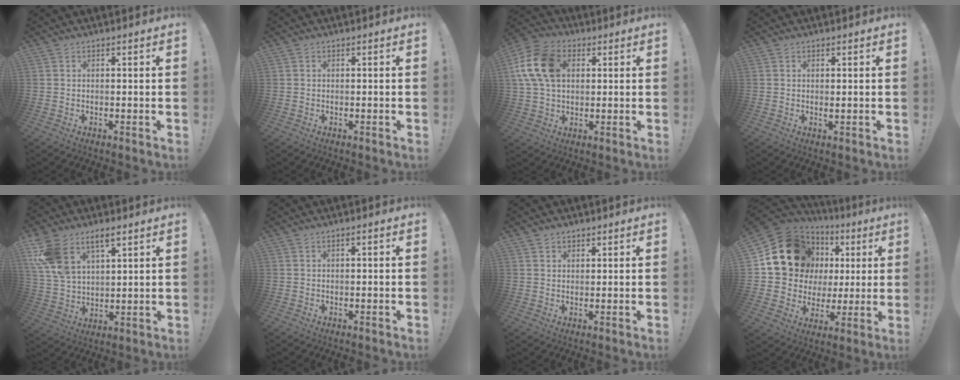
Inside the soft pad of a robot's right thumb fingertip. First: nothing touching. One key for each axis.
{"total": 0.0}
{"total": 14.9, "fx": 3.5, "fy": 10.4, "fz": 10.0, "tx": -0.185, "ty": 0.007, "tz": 0.071}
{"total": 0.9, "fx": 0.4, "fy": 0.0, "fz": 0.8, "tx": -0.005, "ty": -0.006, "tz": 0.004}
{"total": 11.7, "fx": 7.0, "fy": 6.7, "fz": 6.5, "tx": -0.125, "ty": -0.028, "tz": 0.136}
{"total": 0.7, "fx": -0.2, "fy": 0.1, "fz": 0.6, "tx": -0.014, "ty": 0.003, "tz": -0.004}
{"total": 1.8, "fx": 1.3, "fy": 1.0, "fz": 0.4, "tx": 0.003, "ty": -0.010, "tz": 0.023}
{"total": 17.3, "fx": 6.7, "fy": 13.6, "fz": 8.4, "tx": -0.113, "ty": -0.039, "tz": 0.148}